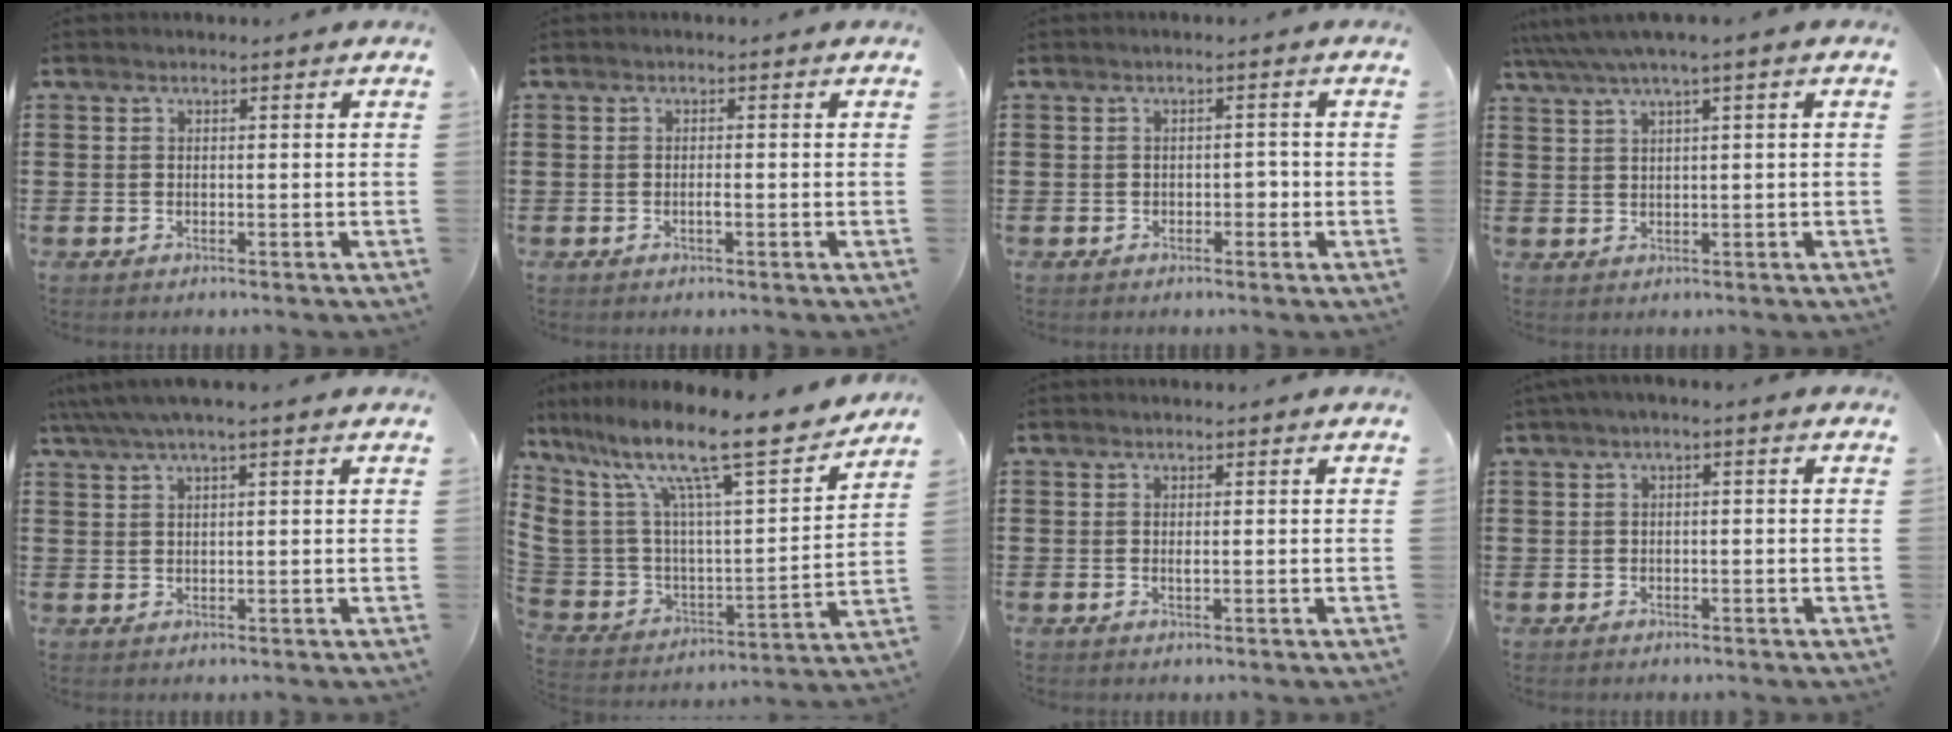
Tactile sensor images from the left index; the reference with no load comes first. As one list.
[{"total": 0.8, "force": [-0.3, 0.1, 0.8], "torque": [-0.016, -0.003, -0.006]}, {"total": 1.5, "force": [-0.6, 0.9, 1.1], "torque": [-0.024, 0.004, -0.015]}, {"total": 2.6, "force": [1.1, 0.0, 2.4], "torque": [-0.047, 0.000, 0.017]}, {"total": 2.7, "force": [1.7, 0.2, 2.2], "torque": [-0.046, 0.004, 0.031]}, {"total": 15.2, "force": [11.3, 2.7, 9.8], "torque": [-0.203, -0.076, 0.185]}, {"total": 0.7, "force": [0.1, 0.1, 0.7], "torque": [-0.014, -0.003, 0.002]}, {"total": 1.3, "force": [-0.5, 0.2, 1.1], "torque": [-0.016, -0.003, -0.010]}]